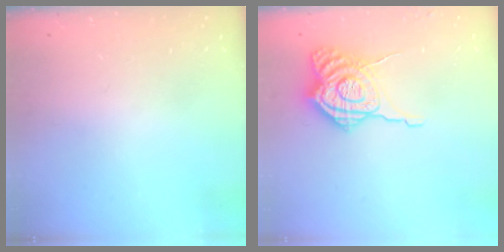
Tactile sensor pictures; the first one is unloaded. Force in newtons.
{"total": 12.9, "press": 12.8, "slide": 1.3}